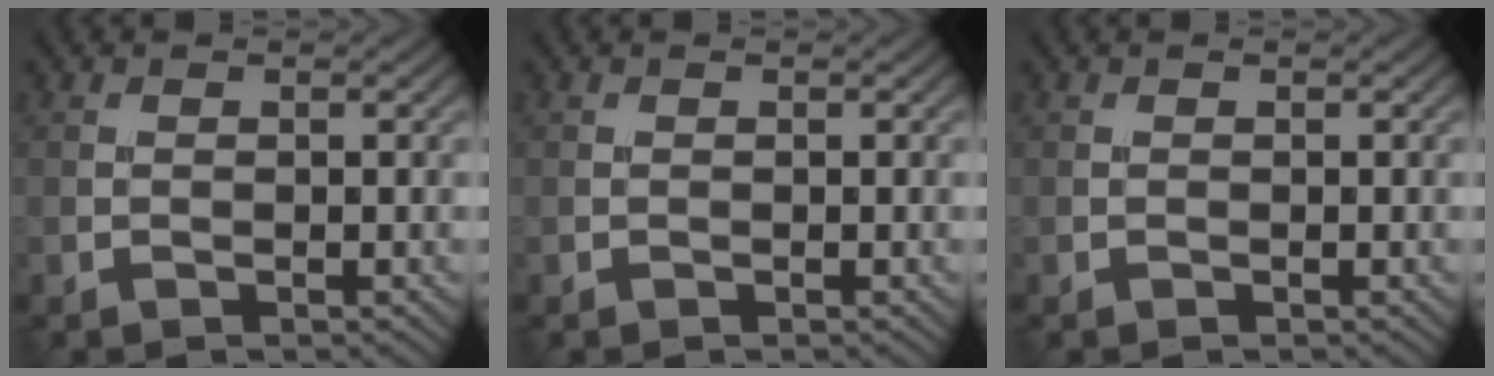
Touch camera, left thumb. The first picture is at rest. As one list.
[{"total": 0.0}, {"total": 0.0}]